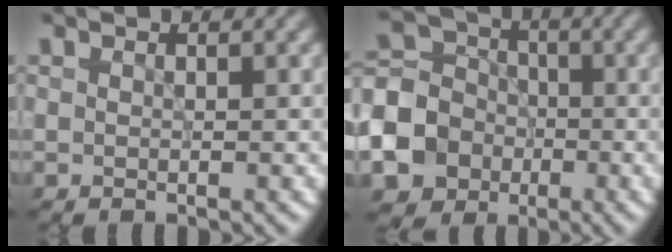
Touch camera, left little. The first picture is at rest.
{"total": 9.6, "force": [-3.2, 8.4, 3.4], "torque": [-0.088, -0.021, -0.082]}